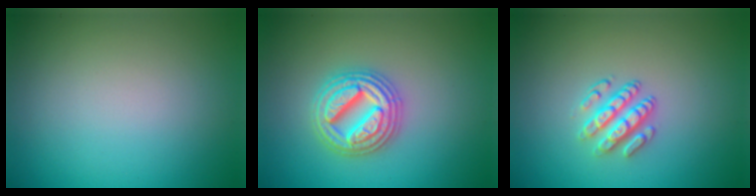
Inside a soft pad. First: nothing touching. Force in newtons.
{"total": 4.9, "press": 4.9, "slide": 0.6}
{"total": 3.0, "press": 2.4, "slide": 1.6}